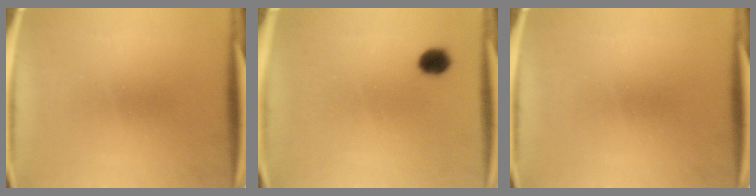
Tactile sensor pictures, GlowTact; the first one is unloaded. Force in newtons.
{"total": 3.5}
{"total": 0.0}